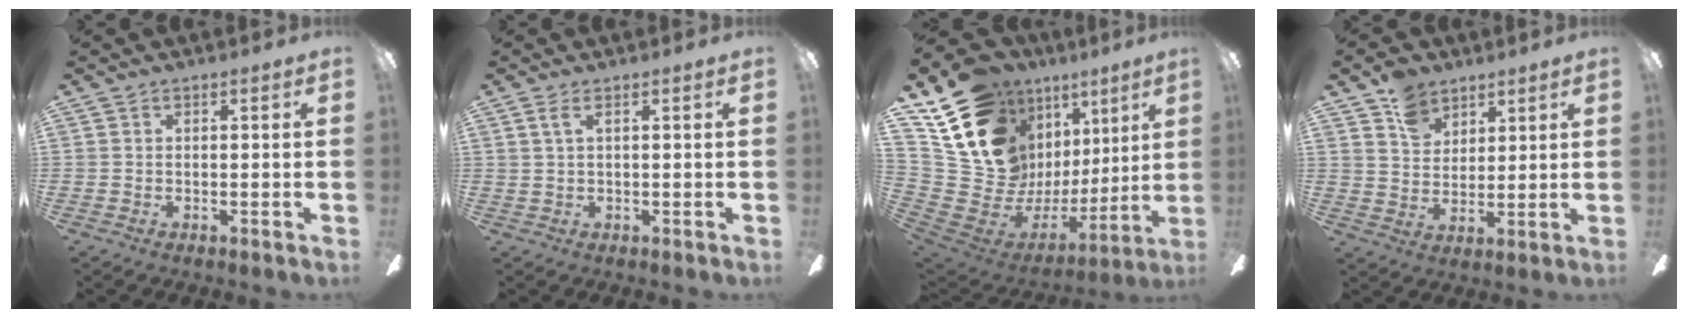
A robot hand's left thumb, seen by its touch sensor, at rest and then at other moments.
{"total": 2.4, "force": [1.1, 0.7, 2.0], "torque": [-0.043, 0.005, 0.018]}
{"total": 18.7, "force": [11.0, 13.1, 7.5], "torque": [-0.146, -0.094, 0.233]}
{"total": 8.6, "force": [6.1, 5.7, 2.1], "torque": [-0.037, -0.023, 0.115]}